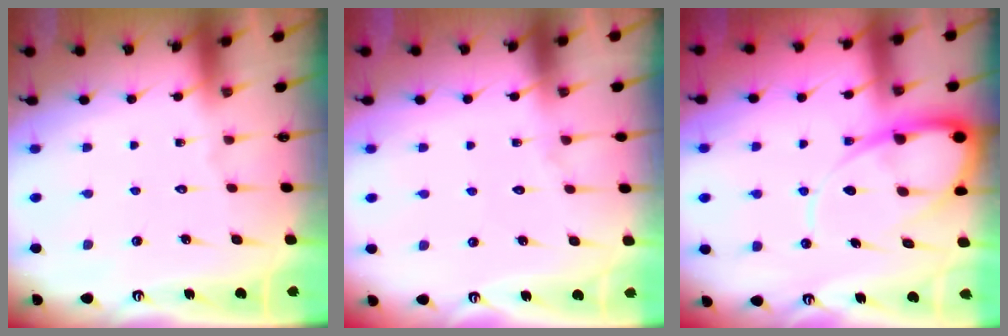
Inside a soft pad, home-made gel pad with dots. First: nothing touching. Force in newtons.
{"total": 4.5, "press": 4.4, "slide": 0.5}
{"total": 13.3, "press": 13.2, "slide": 1.3}